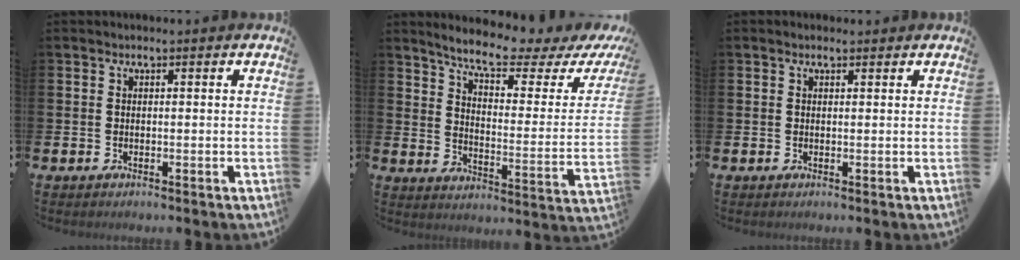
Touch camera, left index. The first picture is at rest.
{"total": 7.7, "force": [6.7, 0.8, 3.7], "torque": [-0.092, -0.048, 0.109]}
{"total": 0.9, "force": [0.8, 0.3, 0.3], "torque": [0.008, -0.002, 0.010]}